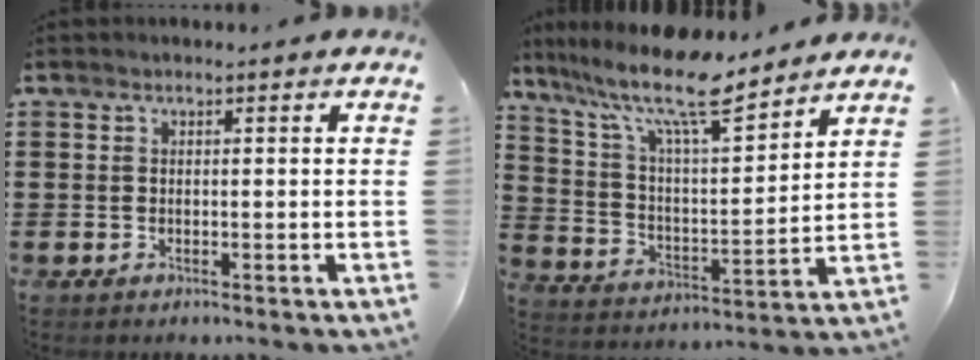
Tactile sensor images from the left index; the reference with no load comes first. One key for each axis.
{"total": 13.0, "fx": 10.5, "fy": 2.4, "fz": 7.4, "tx": -0.172, "ty": -0.058, "tz": 0.178}